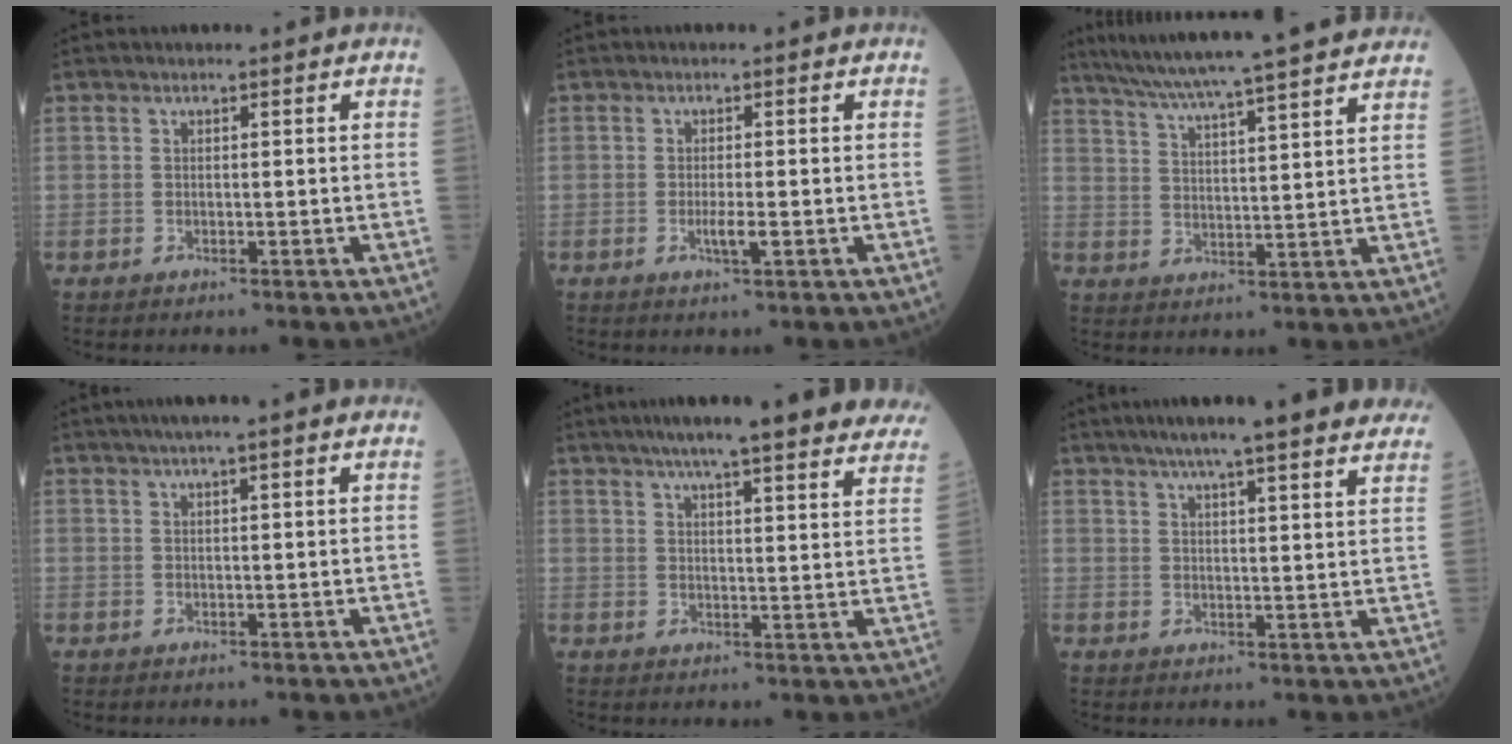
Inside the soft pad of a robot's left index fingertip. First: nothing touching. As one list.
[{"total": 2.2, "force": [-0.7, 0.2, 2.1], "torque": [-0.043, -0.004, -0.011]}, {"total": 21.9, "force": [19.3, -0.1, 10.3], "torque": [-0.174, 0.009, 0.265]}, {"total": 6.4, "force": [4.9, 0.2, 4.1], "torque": [-0.061, 0.032, 0.068]}, {"total": 24.1, "force": [20.5, 2.5, 12.3], "torque": [-0.173, -0.001, 0.247]}, {"total": 19.7, "force": [16.4, 1.5, 10.8], "torque": [-0.158, 0.026, 0.205]}]